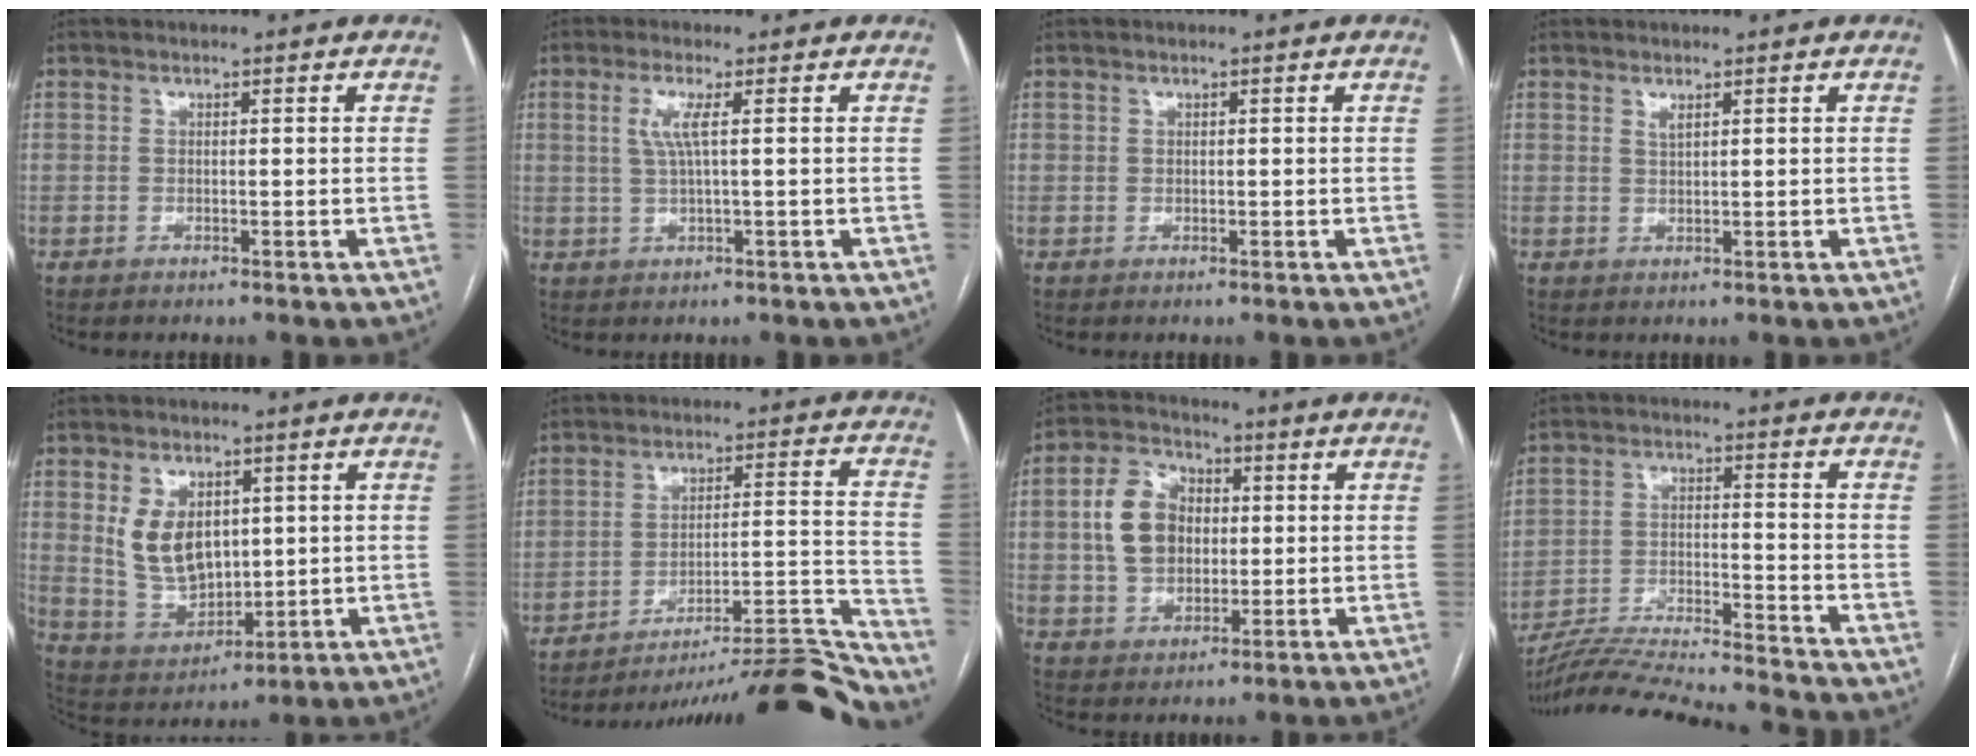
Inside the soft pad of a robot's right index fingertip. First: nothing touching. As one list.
[{"total": 3.3, "force": [0.8, -0.1, 3.2], "torque": [-0.073, 0.004, 0.018]}, {"total": 0.0}, {"total": 1.0, "force": [0.7, 0.1, 0.7], "torque": [-0.017, -0.004, 0.015]}, {"total": 9.7, "force": [2.4, 6.5, 6.8], "torque": [-0.138, 0.008, 0.065]}, {"total": 23.6, "force": [-22.4, -0.5, 7.3], "torque": [-0.033, 0.018, -0.313]}, {"total": 9.7, "force": [1.0, 7.2, 6.4], "torque": [-0.141, 0.028, 0.023]}, {"total": 17.2, "force": [-16.4, -0.6, 5.0], "torque": [-0.099, -0.012, -0.266]}]